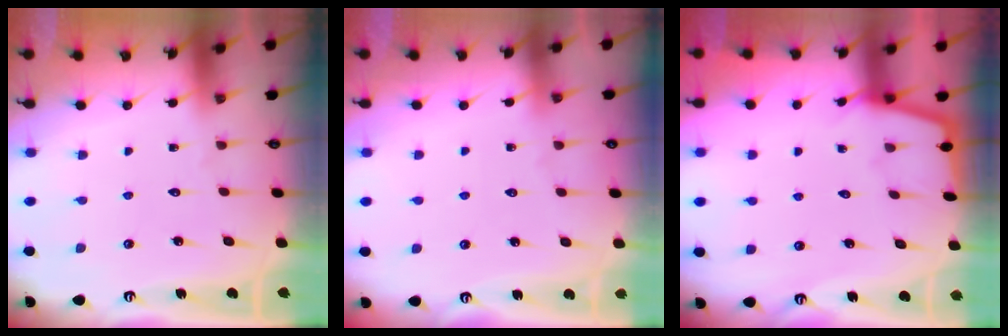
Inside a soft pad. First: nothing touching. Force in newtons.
{"total": 2.4, "press": 2.4, "slide": 0.4}
{"total": 2.7, "press": 2.7, "slide": 0.3}